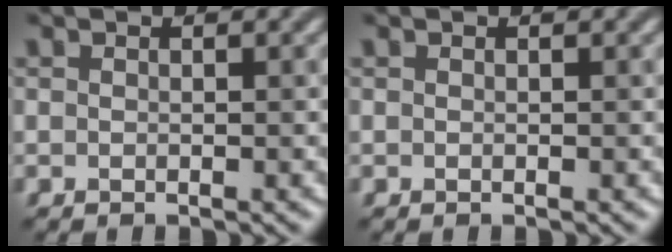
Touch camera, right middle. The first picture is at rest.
{"total": 0.0}